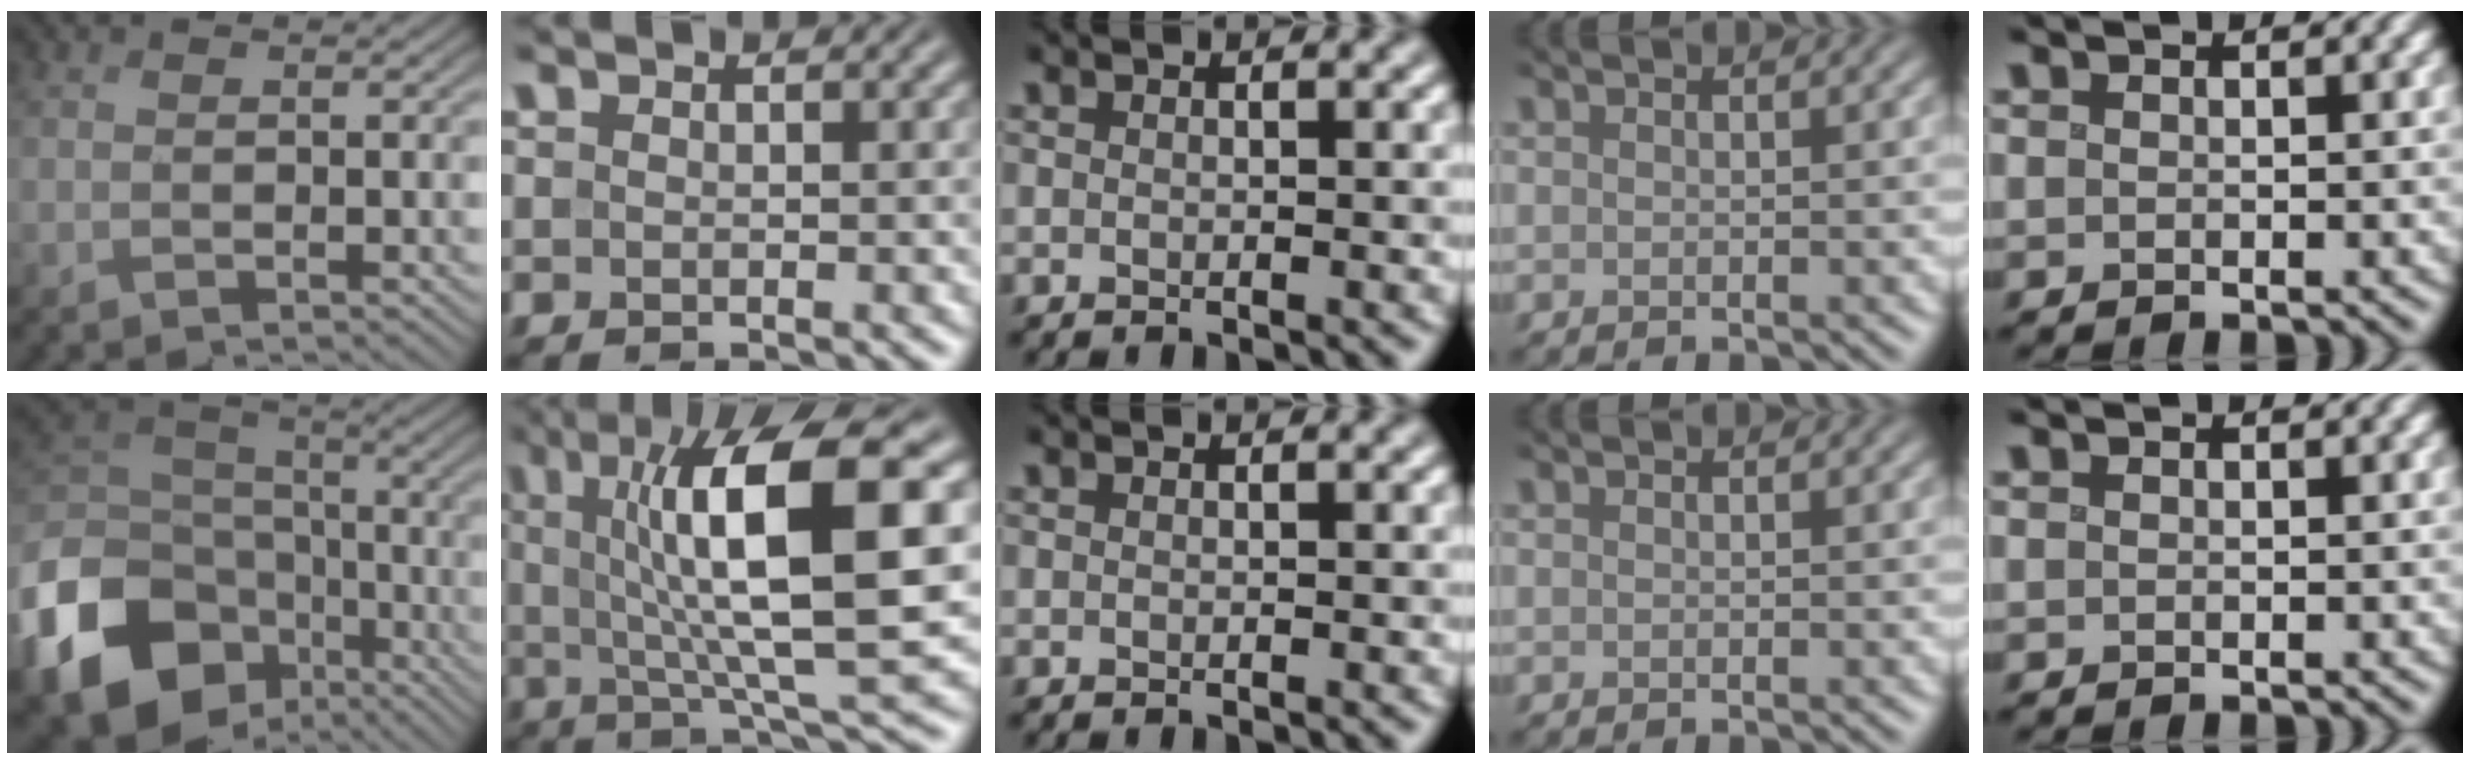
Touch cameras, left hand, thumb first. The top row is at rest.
{"thumb": {"total": 19.3, "force": [-9.4, 14.4, 8.8], "torque": [-0.255, -0.045, -0.154]}, "index": {"total": 12.6, "force": [2.7, 3.0, 12.0], "torque": [-0.178, 0.008, 0.045]}}